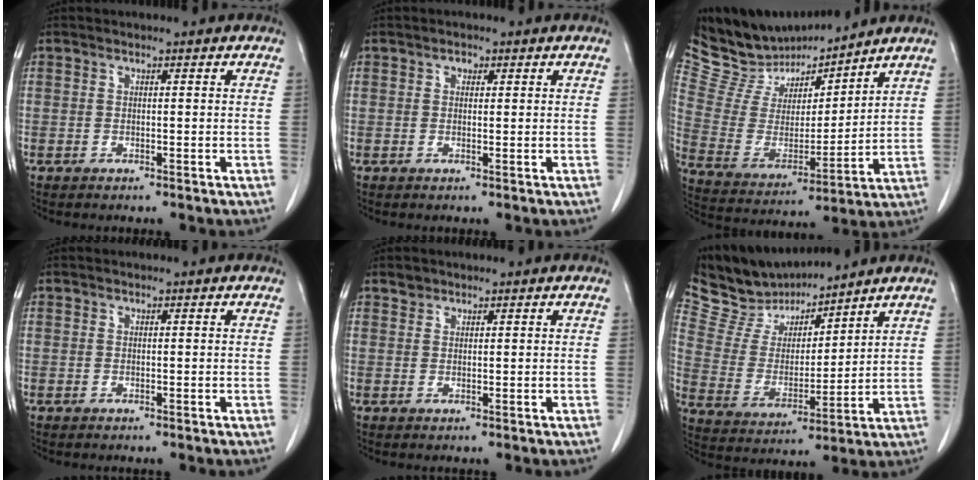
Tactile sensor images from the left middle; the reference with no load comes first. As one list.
[{"total": 1.1, "force": [0.5, 0.8, 0.5], "torque": [-0.008, 0.001, 0.007]}, {"total": 15.4, "force": [14.3, 4.1, 3.9], "torque": [-0.081, -0.004, 0.273]}, {"total": 0.0}, {"total": 1.0, "force": [0.8, 0.7, -0.1], "torque": [0.007, 0.002, 0.010]}, {"total": 12.6, "force": [11.7, 3.2, 3.1], "torque": [-0.073, 0.008, 0.233]}]